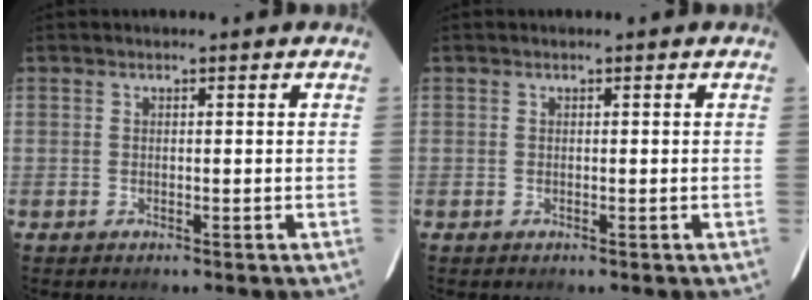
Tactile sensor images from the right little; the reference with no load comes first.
{"total": 0.0}